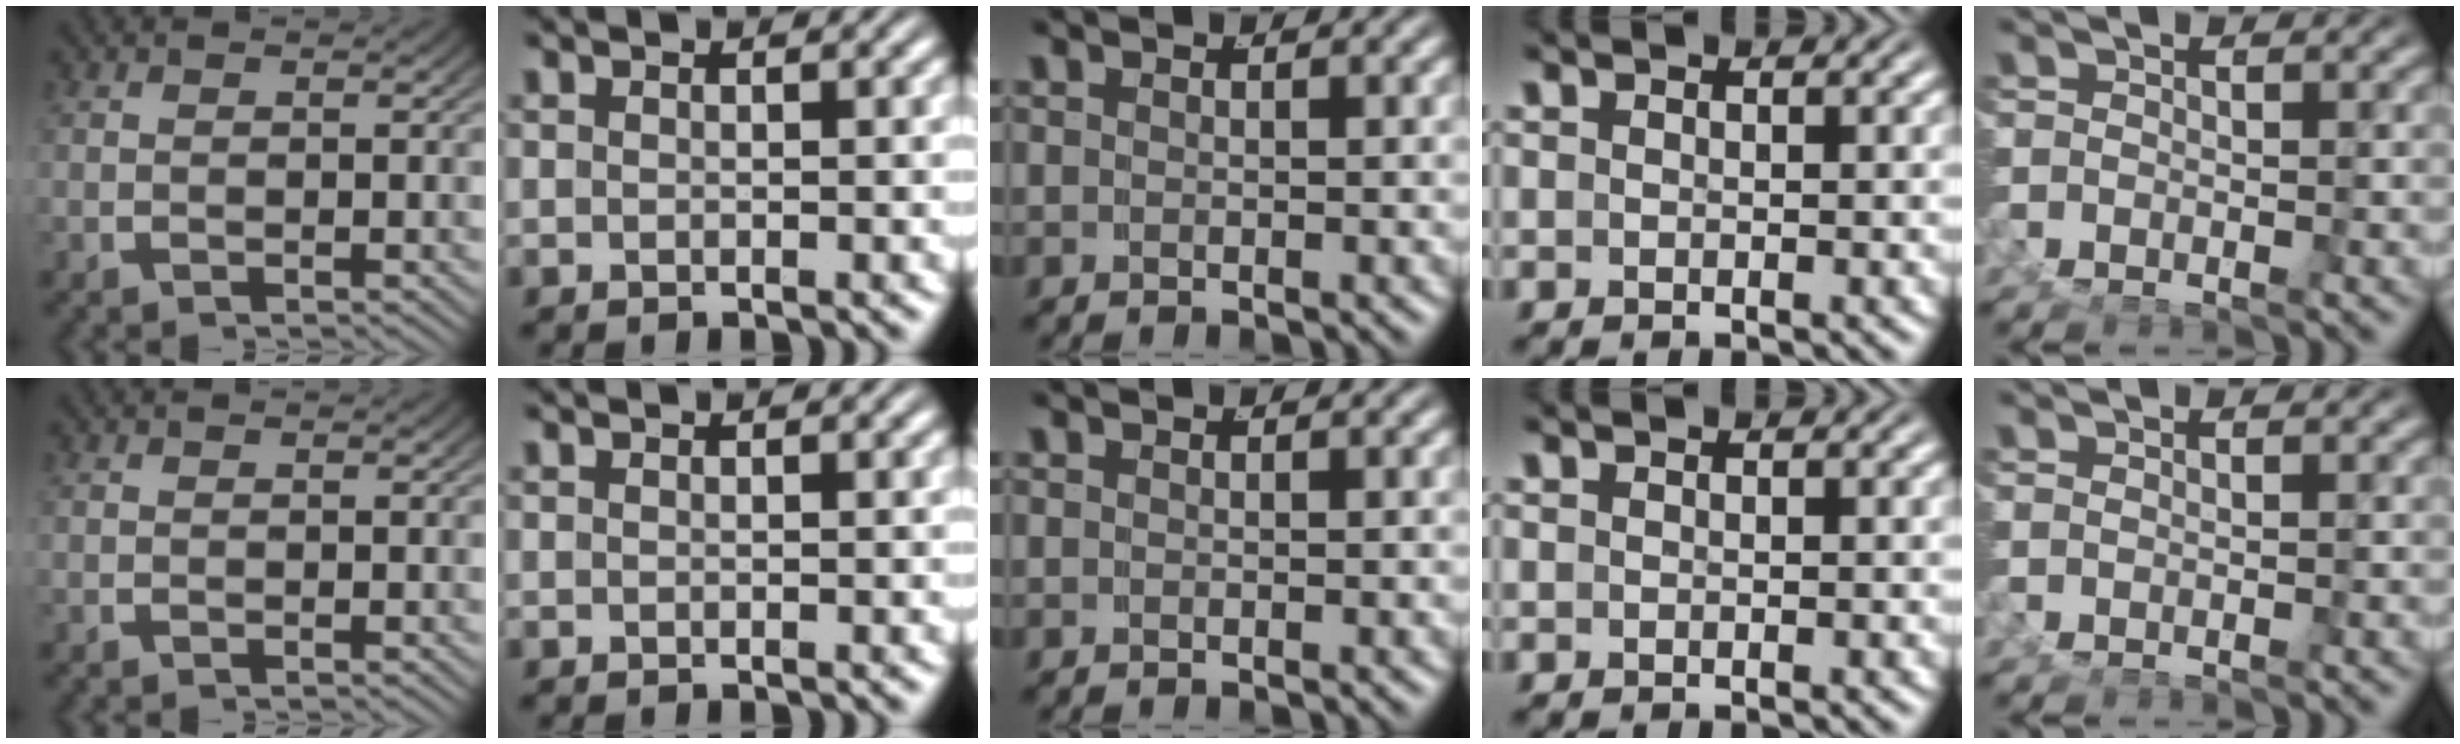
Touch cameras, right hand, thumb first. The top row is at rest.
{"little": {"total": 1.2, "force": [0.4, -1.1, -0.4], "torque": [0.008, 0.001, 0.007]}}